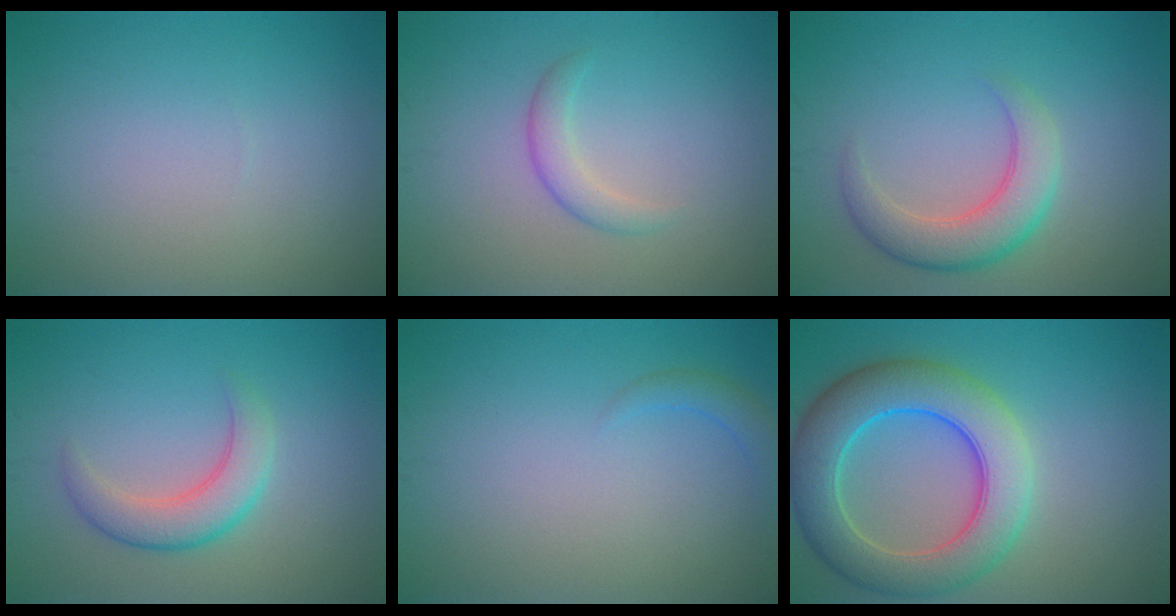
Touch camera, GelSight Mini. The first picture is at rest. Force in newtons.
{"total": 1.8, "press": 1.8, "slide": 0.1}
{"total": 4.3, "press": 4.3, "slide": 0.2}
{"total": 3.7, "press": 3.7, "slide": 0.3}
{"total": 1.3, "press": 1.3, "slide": 0.2}
{"total": 8.6, "press": 8.6, "slide": 0.1}